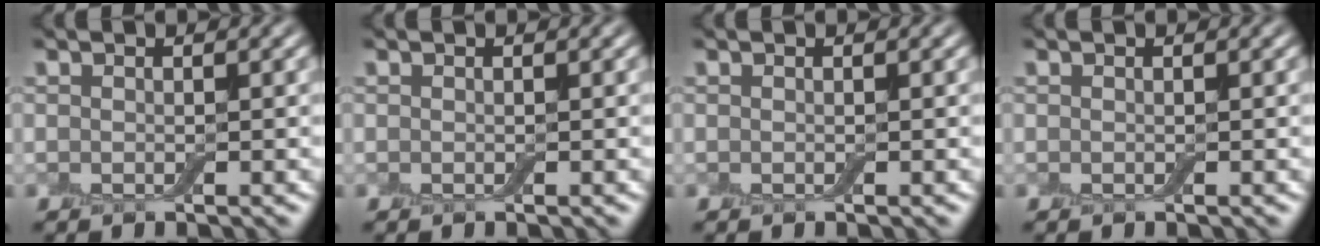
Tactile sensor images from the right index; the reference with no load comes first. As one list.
[{"total": 0.0}, {"total": 0.0}, {"total": 0.0}]